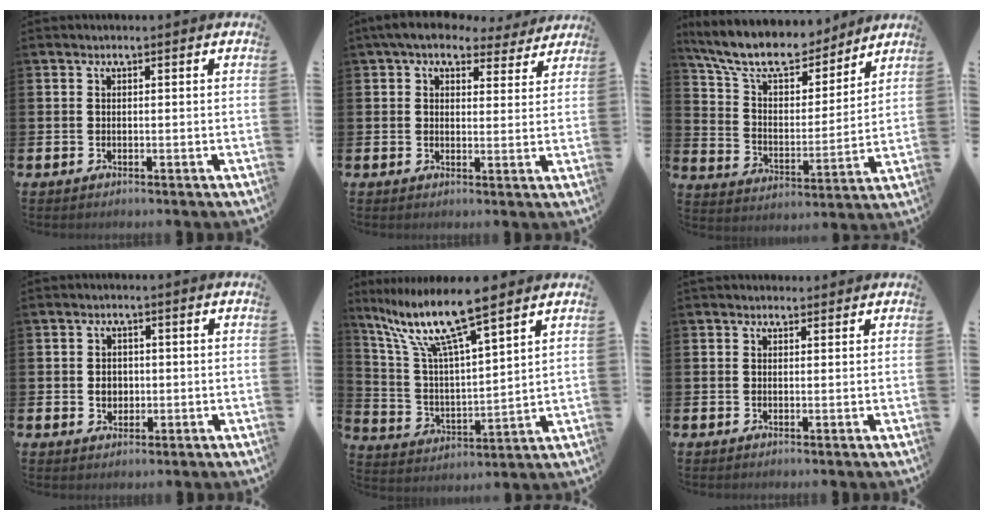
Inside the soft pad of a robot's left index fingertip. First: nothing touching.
{"total": 6.2, "force": [5.3, 2.6, 2.0], "torque": [-0.049, -0.023, 0.092]}
{"total": 11.1, "force": [9.9, 3.6, 3.6], "torque": [-0.104, -0.068, 0.174]}
{"total": 2.4, "force": [0.1, 2.1, 1.2], "torque": [-0.008, 0.001, -0.004]}
{"total": 11.6, "force": [9.4, 1.5, 6.6], "torque": [-0.163, -0.041, 0.163]}
{"total": 1.4, "force": [1.2, 0.6, 0.1], "torque": [0.007, 0.003, 0.021]}